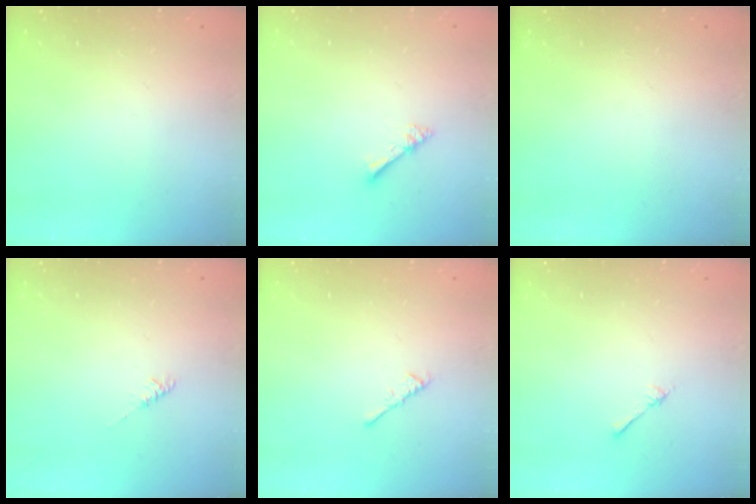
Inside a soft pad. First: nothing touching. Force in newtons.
{"total": 2.7, "press": 2.7, "slide": 0.2}
{"total": 0.0}
{"total": 2.0, "press": 1.9, "slide": 0.4}
{"total": 1.1, "press": 1.0, "slide": 0.4}
{"total": 2.4, "press": 2.4, "slide": 0.3}